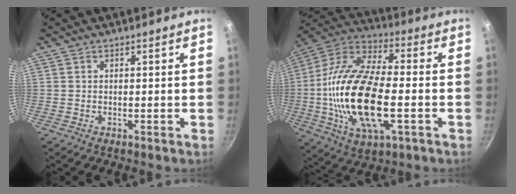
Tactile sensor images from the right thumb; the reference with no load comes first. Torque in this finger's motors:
{"motor_torque": [-0.06, 2.17, 2.49, 0.24, 0.69]}